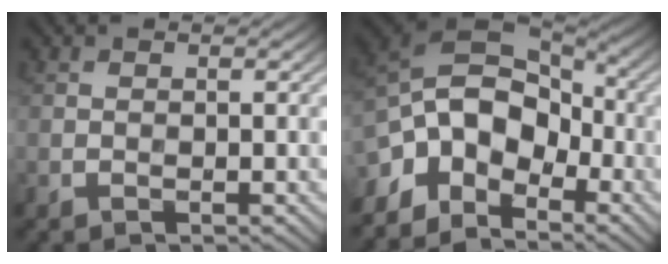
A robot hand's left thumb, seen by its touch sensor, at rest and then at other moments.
{"total": 11.6, "force": [-4.4, 7.8, 7.3], "torque": [-0.145, -0.002, -0.095]}